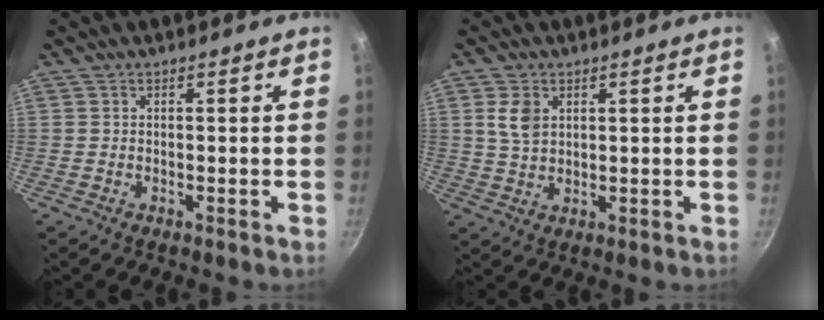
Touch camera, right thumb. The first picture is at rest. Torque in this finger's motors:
{"motor_torque": [0.00, 0.09, 0.07, -0.06, 0.10]}